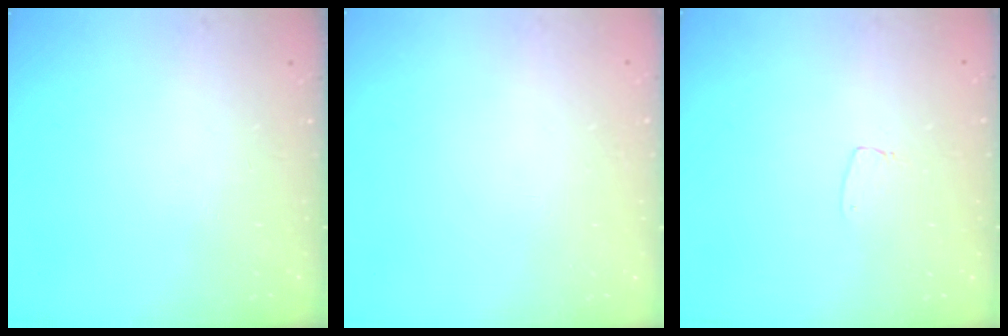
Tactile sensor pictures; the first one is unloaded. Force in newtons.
{"total": 0.0}
{"total": 3.5, "press": 3.5, "slide": 0.3}